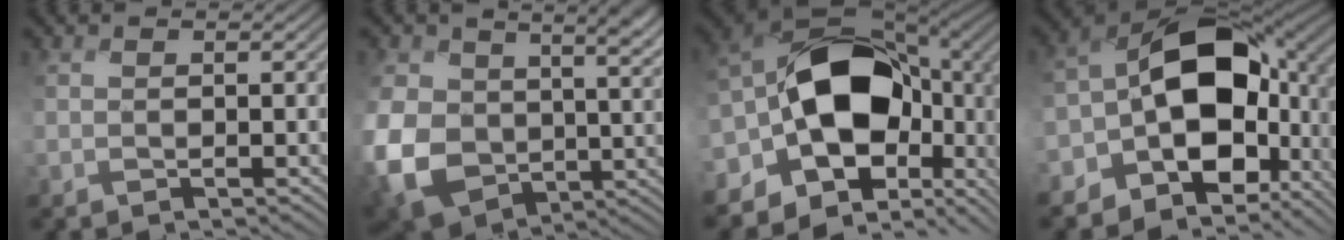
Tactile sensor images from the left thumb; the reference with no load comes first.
{"total": 15.6, "force": [2.3, 11.3, 10.4], "torque": [-0.264, -0.035, 0.062]}
{"total": 19.8, "force": [-0.8, 13.0, 15.0], "torque": [-0.270, -0.050, 0.014]}
{"total": 17.2, "force": [-3.3, 11.7, 12.1], "torque": [-0.204, -0.036, -0.053]}